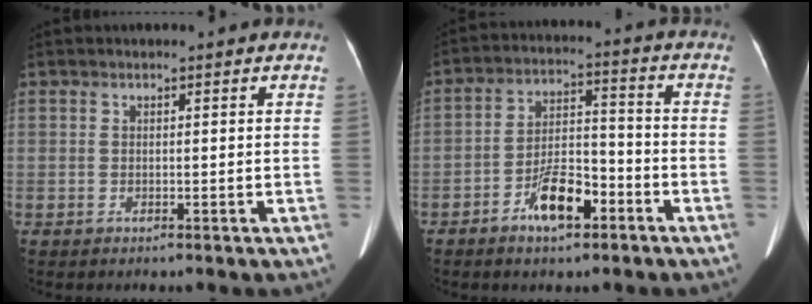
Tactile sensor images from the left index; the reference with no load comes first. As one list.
[{"total": 8.5, "force": [-4.7, 3.0, 6.3], "torque": [-0.121, 0.010, -0.082]}]